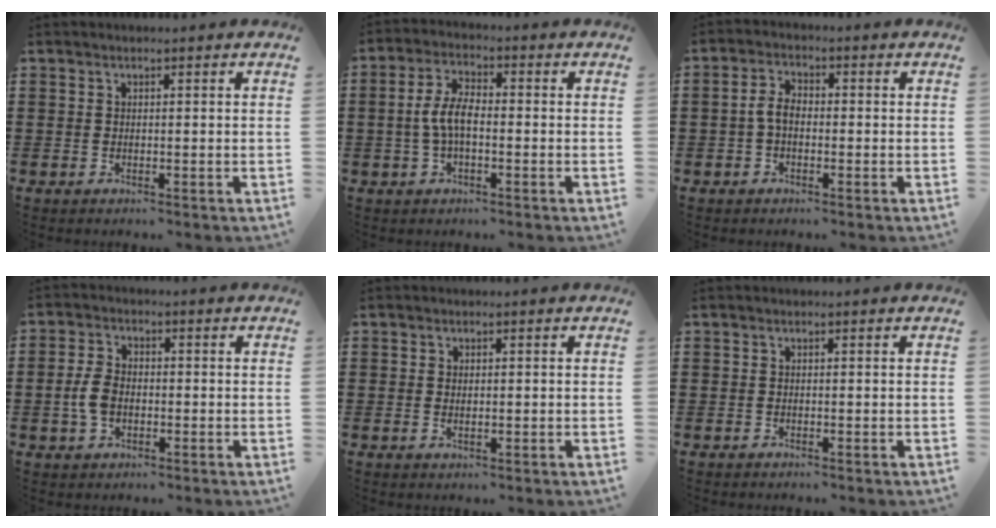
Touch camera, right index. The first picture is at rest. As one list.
[{"total": 5.3, "force": [-0.6, 2.0, 4.9], "torque": [-0.111, -0.002, -0.017]}, {"total": 3.2, "force": [-0.6, 1.5, 2.8], "torque": [-0.070, -0.003, -0.017]}, {"total": 4.1, "force": [-0.7, 2.3, 3.3], "torque": [-0.085, -0.006, -0.018]}, {"total": 0.8, "force": [0.0, 0.2, 0.7], "torque": [-0.016, 0.001, 0.000]}, {"total": 0.0}]